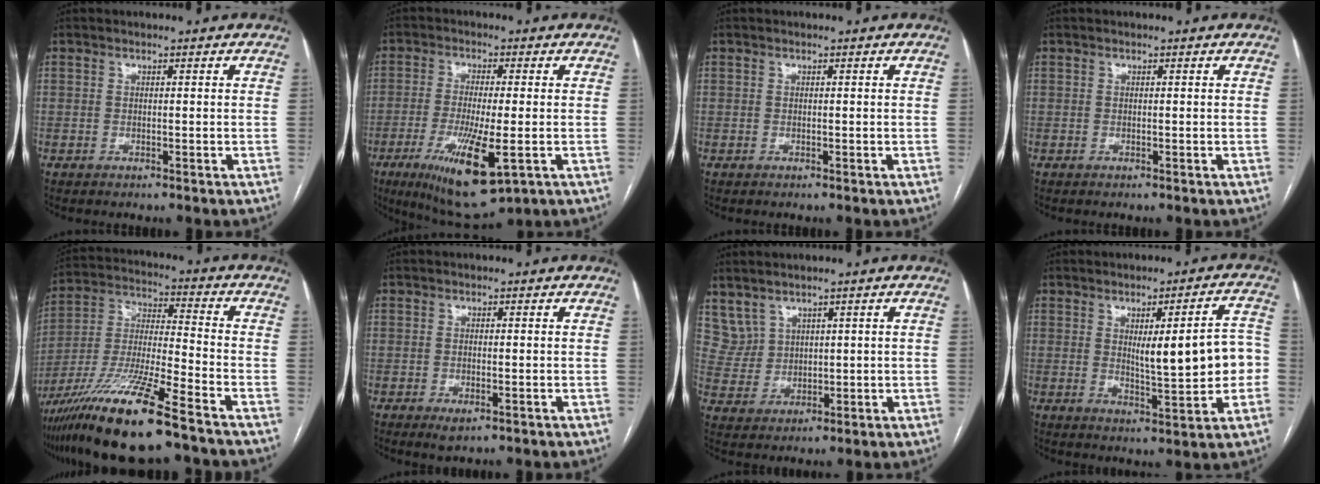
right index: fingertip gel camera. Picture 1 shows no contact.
{"total": 12.3, "force": [-4.5, 2.3, 11.2], "torque": [-0.207, -0.036, -0.069]}
{"total": 0.0}
{"total": 0.0}
{"total": 17.4, "force": [-12.0, 0.8, 12.6], "torque": [-0.269, -0.039, -0.224]}
{"total": 2.0, "force": [-0.9, 0.7, 1.6], "torque": [-0.023, -0.004, -0.010]}
{"total": 4.5, "force": [3.4, 3.0, 0.3], "torque": [-0.013, 0.013, 0.085]}
{"total": 10.5, "force": [0.0, 2.1, 10.3], "torque": [-0.136, 0.013, 0.007]}